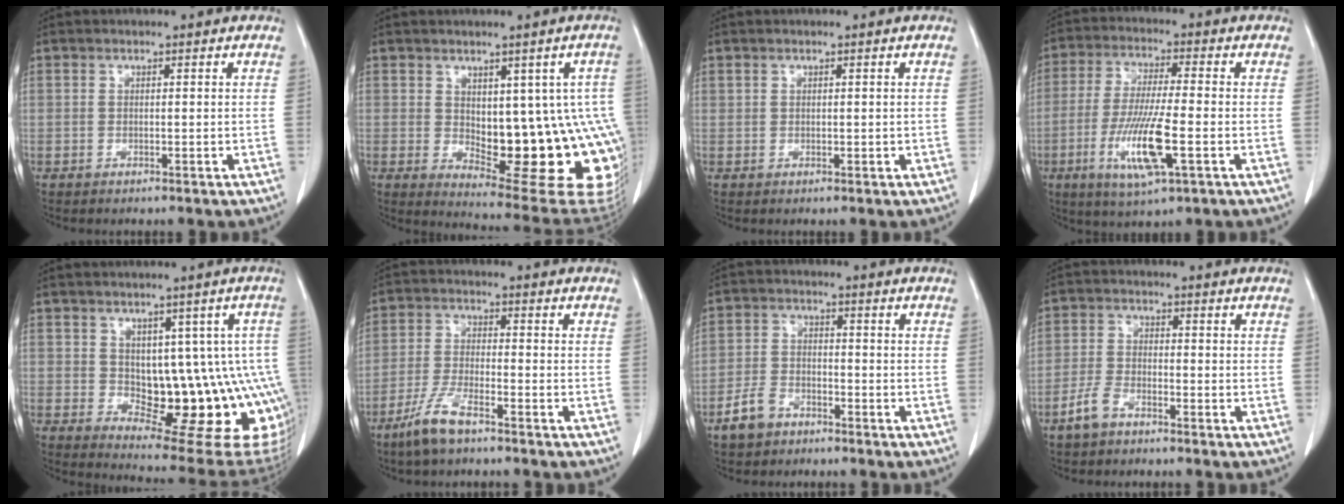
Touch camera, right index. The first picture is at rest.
{"total": 18.2, "force": [-1.4, 7.7, 16.4], "torque": [-0.138, 0.007, 0.010]}
{"total": 0.6, "force": [0.3, 0.4, 0.3], "torque": [0.000, 0.002, 0.009]}
{"total": 11.5, "force": [-3.6, 1.1, 10.9], "torque": [-0.217, -0.018, -0.065]}
{"total": 16.1, "force": [-1.6, 7.1, 14.3], "torque": [-0.115, 0.018, 0.005]}
{"total": 6.4, "force": [-4.6, 1.2, 4.4], "torque": [-0.104, -0.009, -0.088]}
{"total": 5.3, "force": [-3.6, 3.3, 2.1], "torque": [-0.056, 0.007, -0.062]}
{"total": 4.0, "force": [-2.8, 2.0, 2.2], "torque": [-0.054, 0.002, -0.052]}